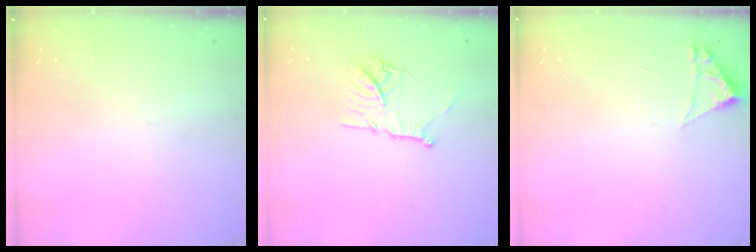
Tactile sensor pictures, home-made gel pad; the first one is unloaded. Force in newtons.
{"total": 11.7, "press": 11.6, "slide": 1.0}
{"total": 1.8, "press": 1.8, "slide": 0.2}